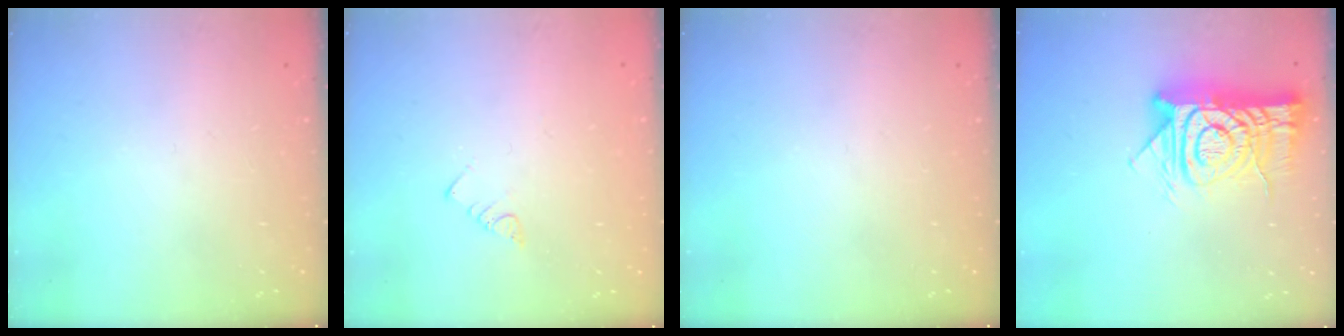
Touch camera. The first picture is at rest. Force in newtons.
{"total": 3.0, "press": 3.0, "slide": 0.2}
{"total": 0.0}
{"total": 16.8, "press": 16.8, "slide": 1.7}